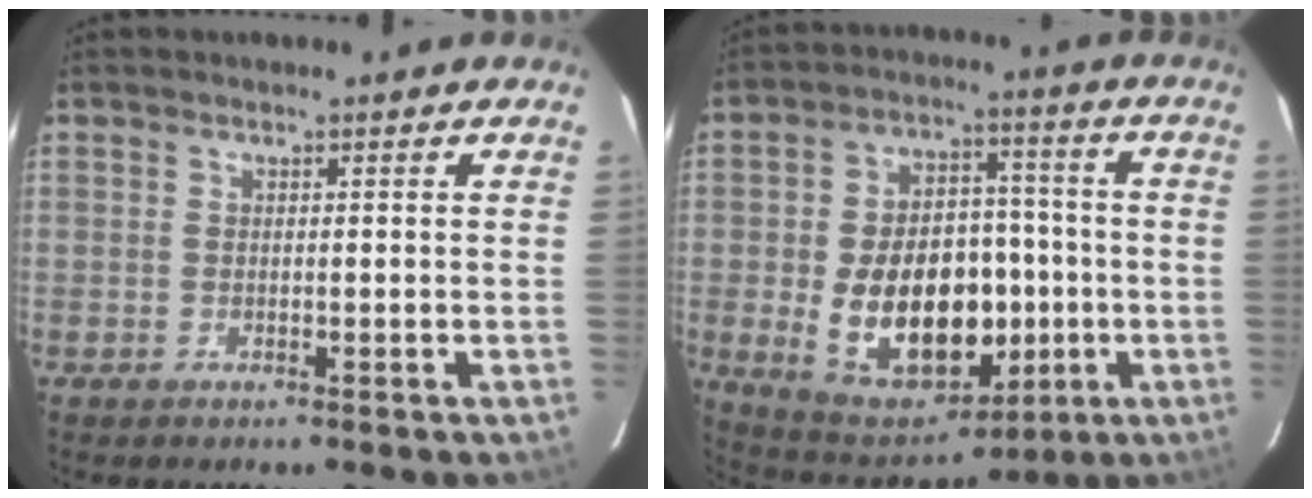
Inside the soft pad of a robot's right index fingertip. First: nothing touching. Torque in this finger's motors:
{"motor_torque": [1.29, -0.85, 0.65, 0.21]}